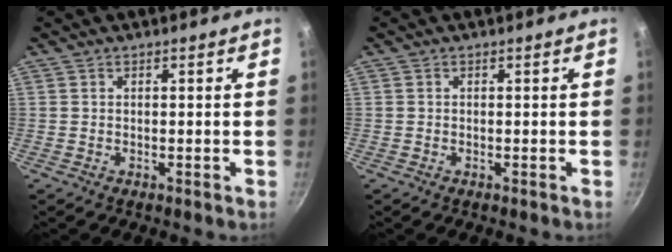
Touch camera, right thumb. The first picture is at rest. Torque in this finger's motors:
{"motor_torque": [0.27, 0.30, 0.33, 0.06, -0.01]}